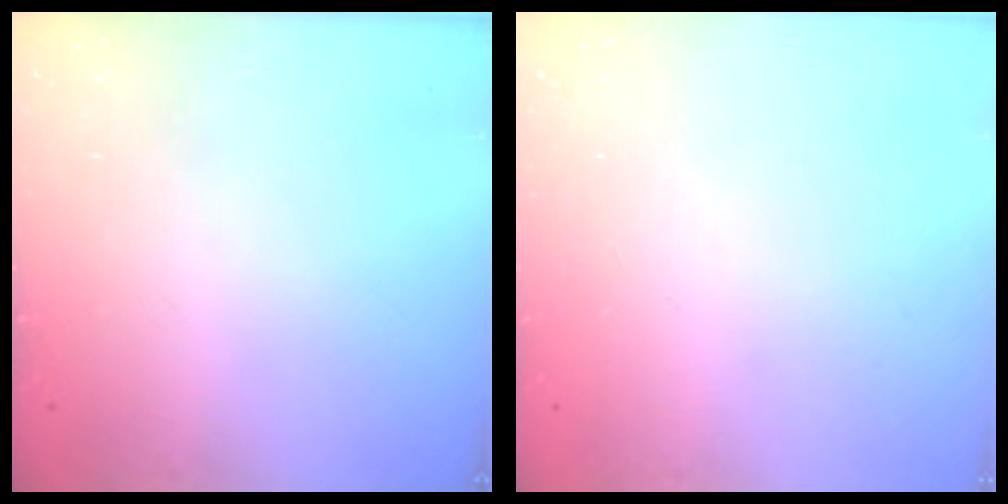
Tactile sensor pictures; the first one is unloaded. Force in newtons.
{"total": 0.0}